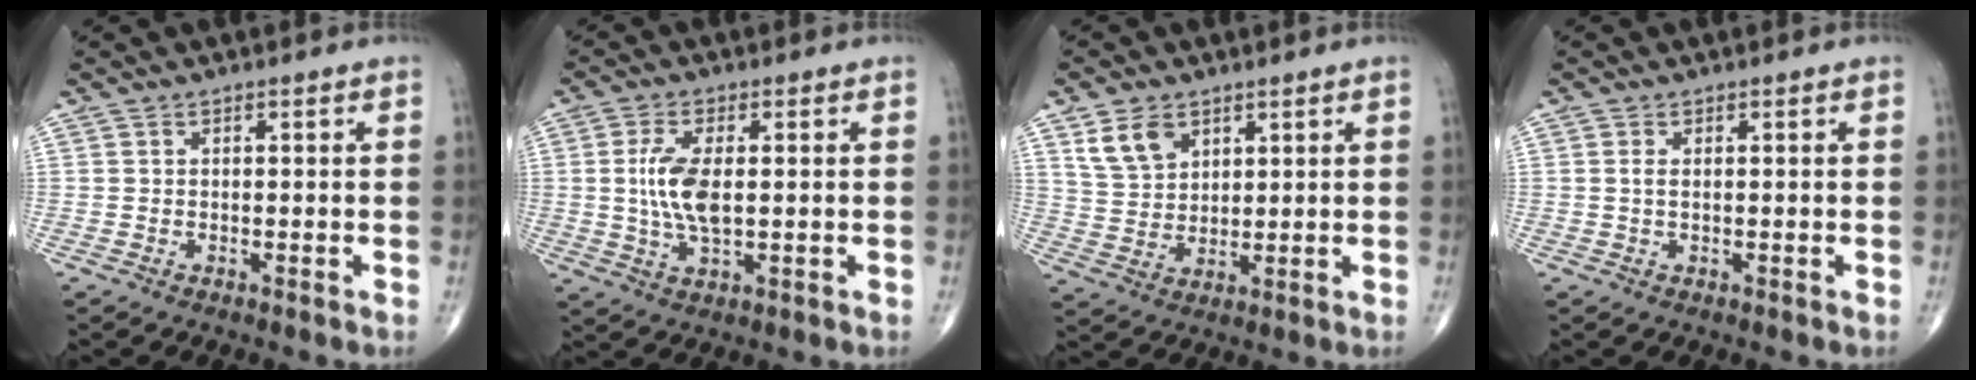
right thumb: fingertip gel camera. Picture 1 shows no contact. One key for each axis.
{"total": 8.2, "fx": 0.6, "fy": 3.6, "fz": 7.4, "tx": -0.156, "ty": -0.007, "tz": 0.013}
{"total": 7.3, "fx": 3.9, "fy": 4.8, "fz": 3.8, "tx": -0.056, "ty": -0.017, "tz": 0.082}
{"total": 1.3, "fx": 0.2, "fy": 0.6, "fz": 1.1, "tx": -0.027, "ty": 0.000, "tz": 0.007}